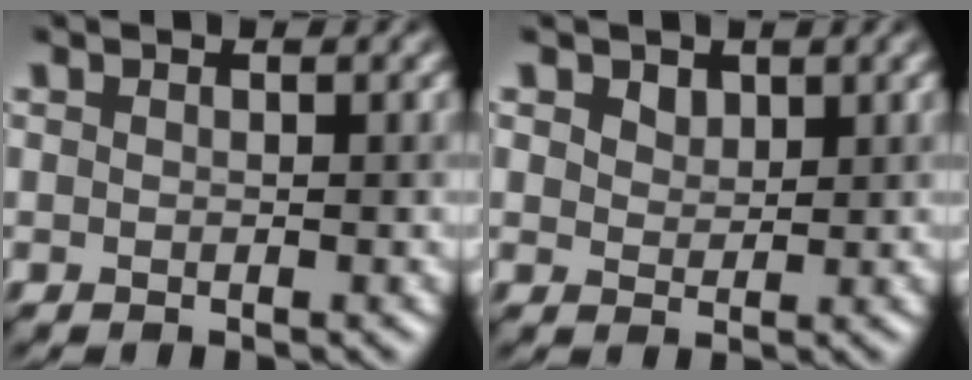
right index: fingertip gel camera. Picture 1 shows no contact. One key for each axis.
{"total": 1.5, "fx": 1.0, "fy": 1.0, "fz": 0.5, "tx": -0.014, "ty": -0.005, "tz": 0.020}